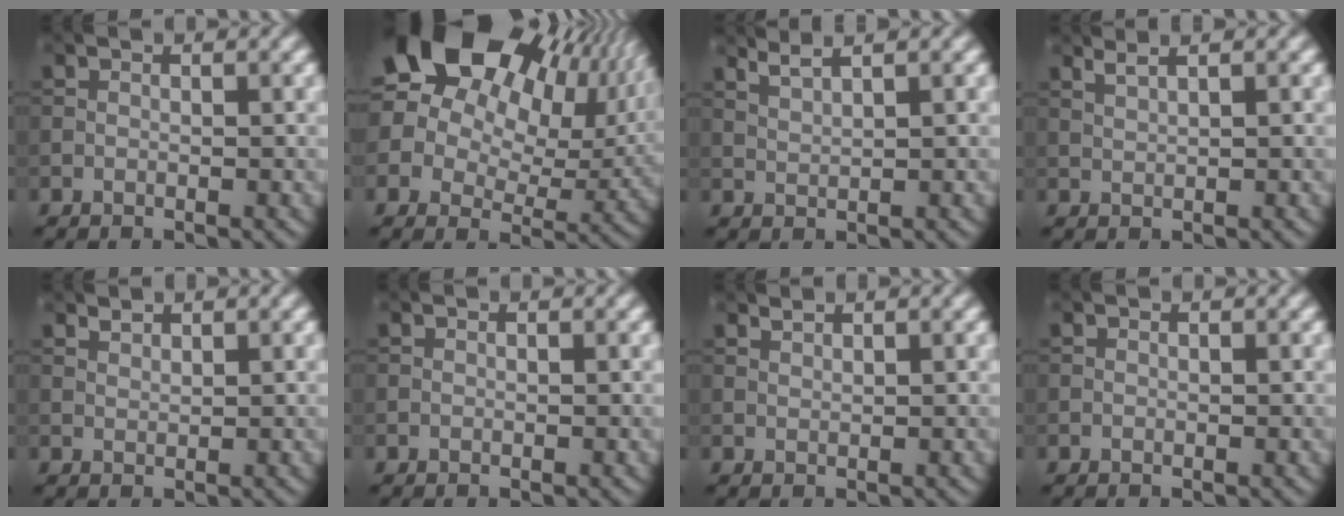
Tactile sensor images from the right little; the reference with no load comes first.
{"total": 22.4, "force": [9.6, 15.7, 12.8], "torque": [-0.234, 0.046, 0.150]}
{"total": 2.4, "force": [1.9, 0.5, 1.3], "torque": [-0.021, 0.004, 0.032]}
{"total": 2.1, "force": [1.5, 0.6, 1.3], "torque": [-0.017, 0.002, 0.020]}
{"total": 0.8, "force": [0.8, 0.2, 0.2], "torque": [-0.006, -0.001, 0.018]}
{"total": 0.0}
{"total": 0.6, "force": [0.6, 0.0, 0.1], "torque": [0.000, 0.000, 0.013]}
{"total": 0.0}